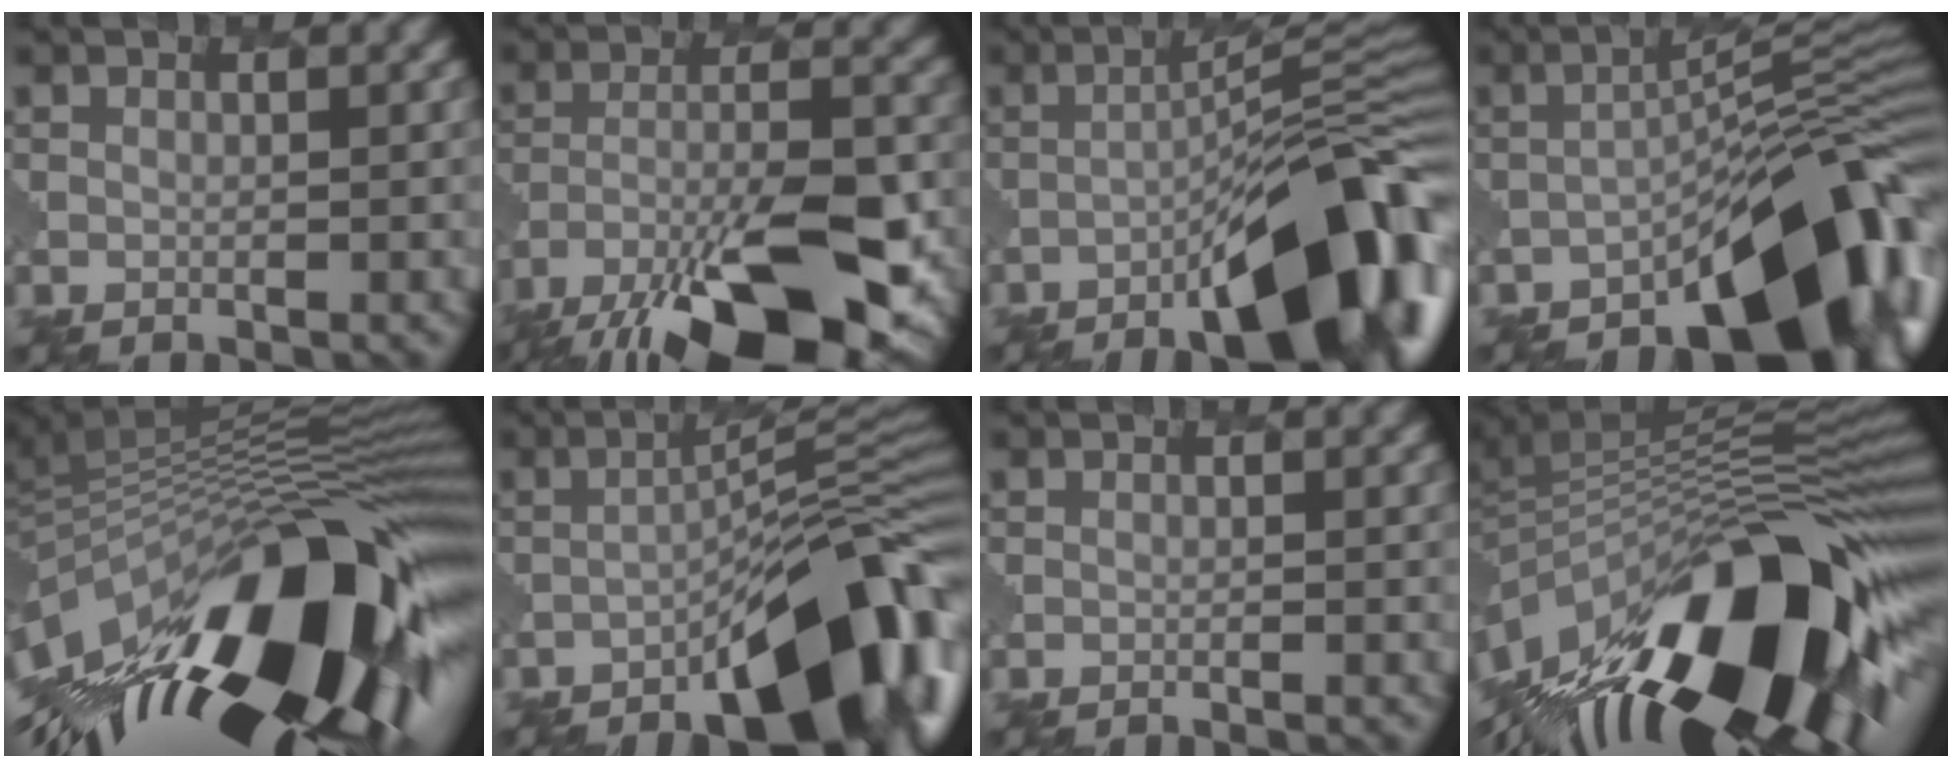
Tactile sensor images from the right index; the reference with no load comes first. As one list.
[{"total": 14.7, "force": [-8.7, 5.9, 10.3], "torque": [-0.202, -0.020, -0.138]}, {"total": 13.4, "force": [-7.1, 3.6, 10.8], "torque": [-0.145, 0.019, -0.110]}, {"total": 13.0, "force": [-7.4, 4.7, 9.6], "torque": [-0.116, 0.009, -0.125]}, {"total": 17.8, "force": [-5.6, 7.1, 15.3], "torque": [-0.247, 0.004, -0.115]}, {"total": 12.1, "force": [-6.8, 3.6, 9.3], "torque": [-0.124, 0.015, -0.113]}, {"total": 1.2, "force": [-1.2, 0.1, 0.4], "torque": [0.002, 0.011, -0.021]}, {"total": 16.2, "force": [-6.1, 6.7, 13.5], "torque": [-0.209, 0.021, -0.121]}]